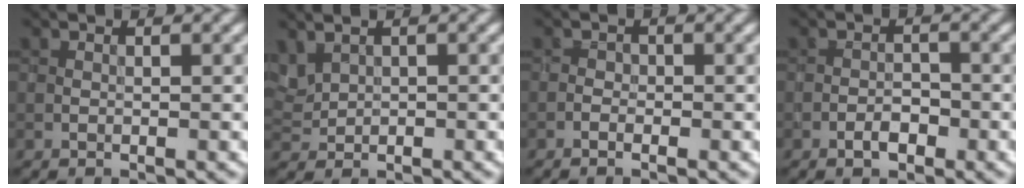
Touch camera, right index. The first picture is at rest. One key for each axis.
{"total": 2.1, "fx": 1.0, "fy": 1.3, "fz": 1.3, "tx": -0.029, "ty": 0.007, "tz": 0.027}
{"total": 1.0, "fx": -0.6, "fy": 0.6, "fz": 0.6, "tx": 0.005, "ty": 0.004, "tz": -0.015}
{"total": 1.8, "fx": -1.1, "fy": 0.9, "fz": 1.1, "tx": -0.014, "ty": 0.004, "tz": -0.021}